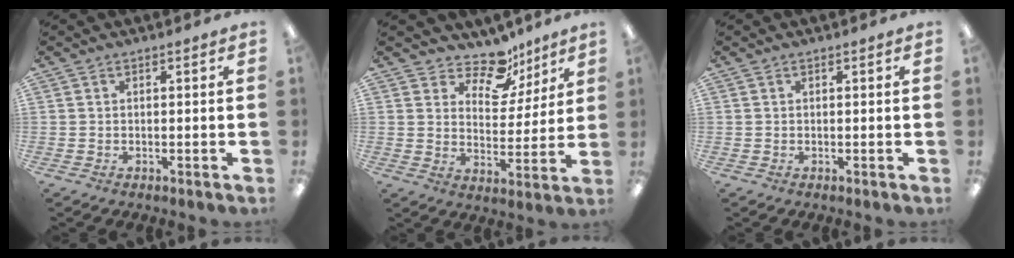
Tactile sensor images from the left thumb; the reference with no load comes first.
{"total": 11.4, "force": [9.0, 5.8, 3.9], "torque": [-0.058, -0.062, 0.165]}
{"total": 0.0}